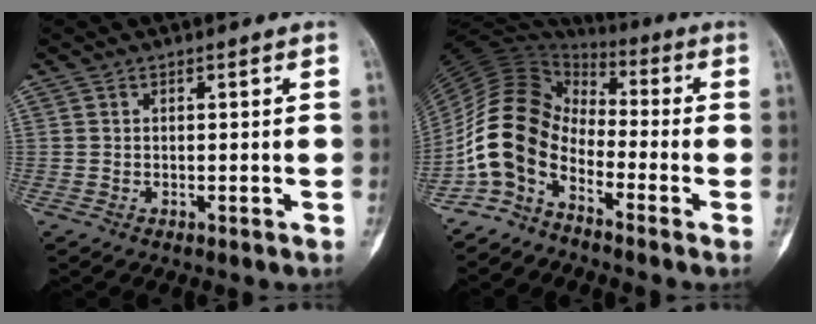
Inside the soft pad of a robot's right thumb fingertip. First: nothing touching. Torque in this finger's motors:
{"motor_torque": [0.58, 0.54, 1.74, -1.03, 0.53]}